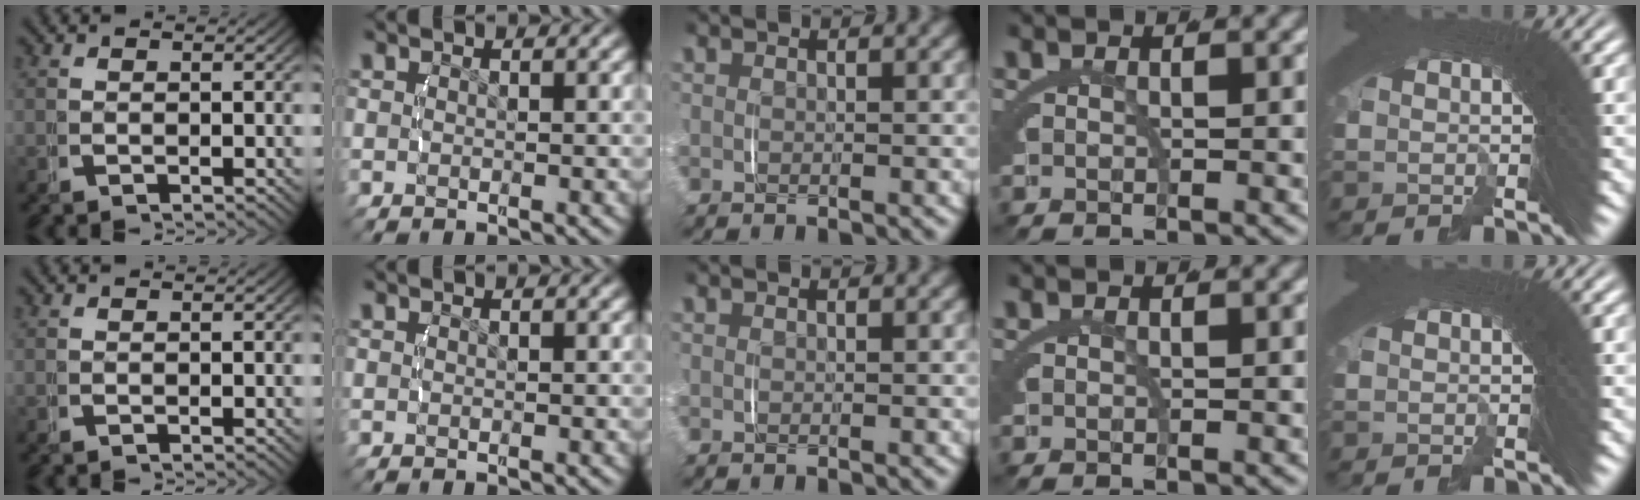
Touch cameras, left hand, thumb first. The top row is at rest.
{}